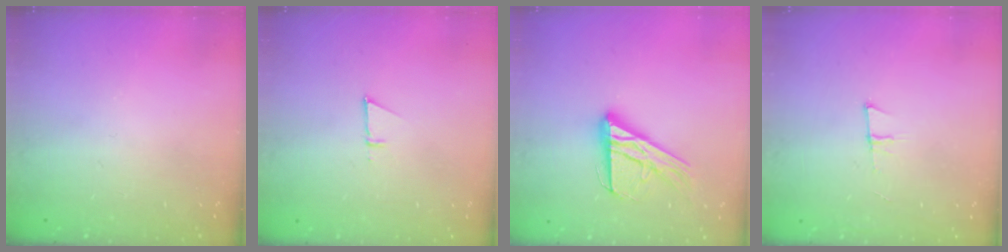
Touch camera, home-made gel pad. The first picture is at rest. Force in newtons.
{"total": 4.3, "press": 4.2, "slide": 0.7}
{"total": 16.7, "press": 16.6, "slide": 1.6}
{"total": 5.4, "press": 4.6, "slide": 2.7}